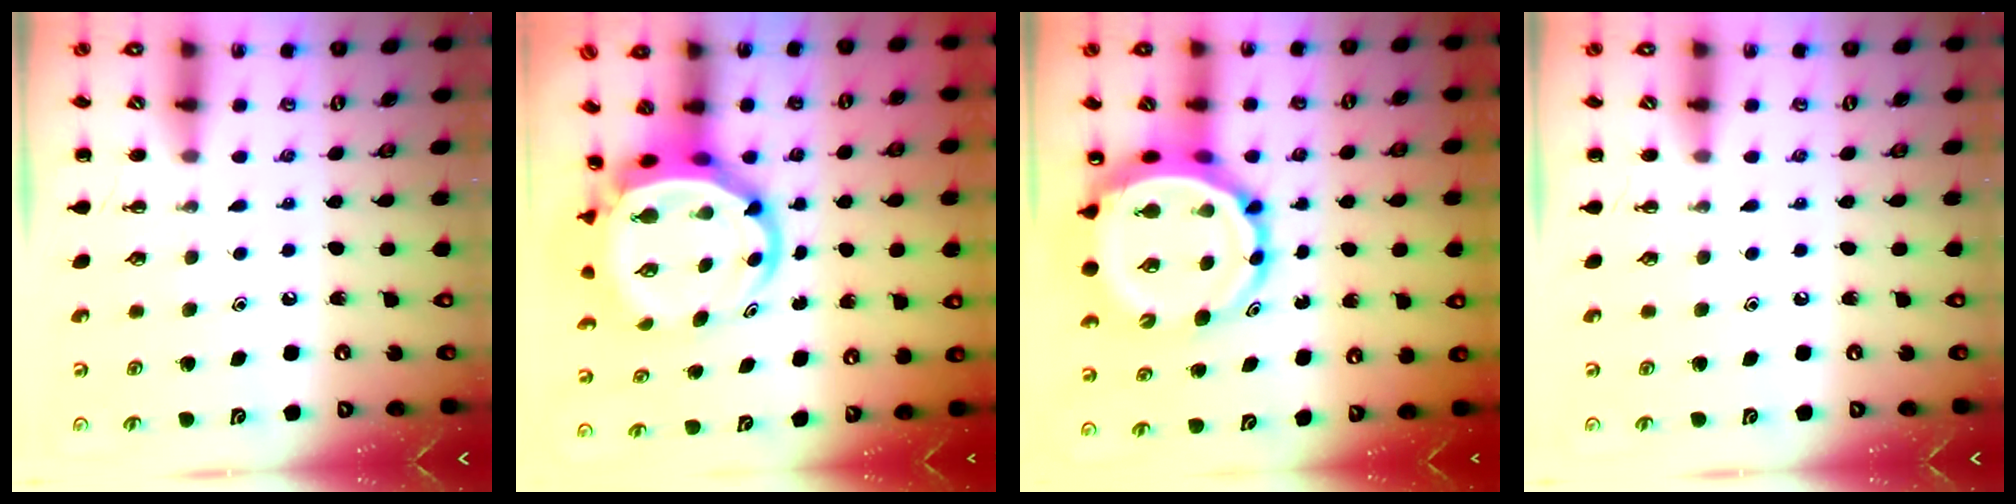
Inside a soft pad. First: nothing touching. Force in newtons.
{"total": 8.3, "press": 8.0, "slide": 2.4}
{"total": 10.5, "press": 10.1, "slide": 3.1}
{"total": 0.0}